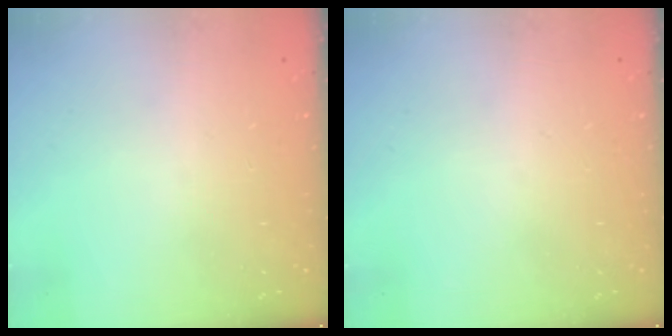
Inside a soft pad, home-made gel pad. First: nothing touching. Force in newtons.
{"total": 0.0}